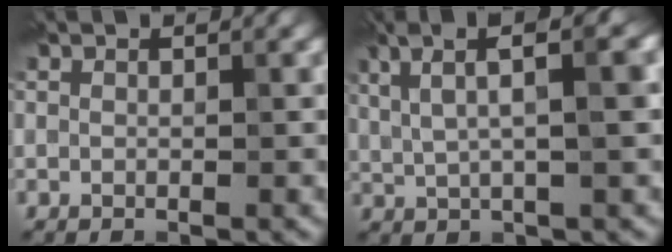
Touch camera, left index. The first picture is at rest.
{"total": 7.8, "force": [3.3, 2.2, 6.7], "torque": [-0.118, 0.028, 0.048]}